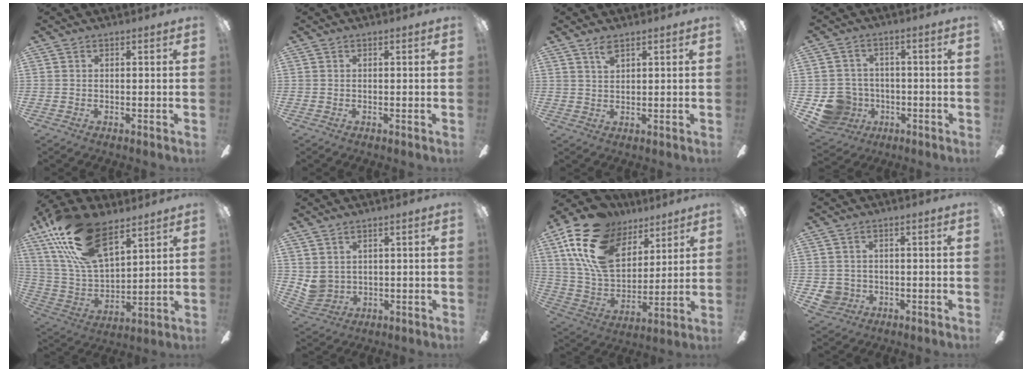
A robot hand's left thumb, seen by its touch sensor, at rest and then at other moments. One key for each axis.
{"total": 0.0}
{"total": 3.1, "fx": 2.2, "fy": 1.1, "fz": 1.9, "tx": -0.044, "ty": 0.002, "tz": 0.039}
{"total": 9.1, "fx": -3.2, "fy": 8.2, "fz": 2.2, "tx": -0.074, "ty": 0.026, "tz": -0.051}
{"total": 22.2, "fx": 13.5, "fy": 10.5, "fz": 14.2, "tx": -0.299, "ty": -0.054, "tz": 0.243}
{"total": 5.0, "fx": 2.2, "fy": 4.1, "fz": 1.7, "tx": -0.051, "ty": -0.005, "tz": 0.047}
{"total": 21.6, "fx": 11.8, "fy": 13.2, "fz": 12.4, "tx": -0.260, "ty": -0.047, "tz": 0.219}
{"total": 4.1, "fx": -0.7, "fy": 3.9, "fz": 0.9, "tx": -0.021, "ty": 0.006, "tz": -0.013}